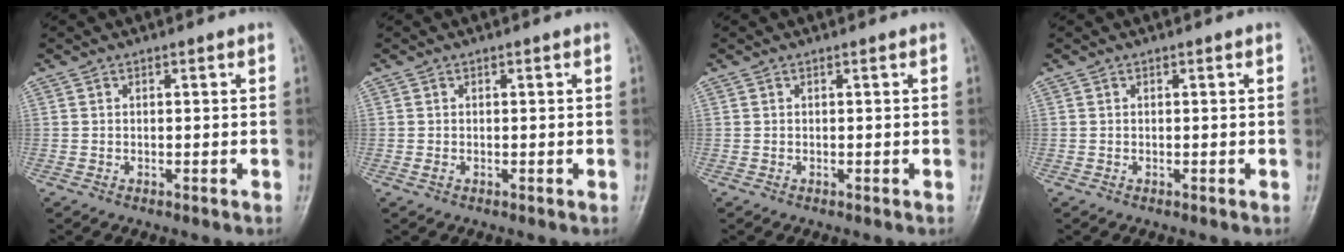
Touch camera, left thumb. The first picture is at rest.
{"total": 0.7, "force": [-0.2, 0.5, 0.5], "torque": [-0.010, -0.002, -0.005]}
{"total": 0.0}
{"total": 0.0}